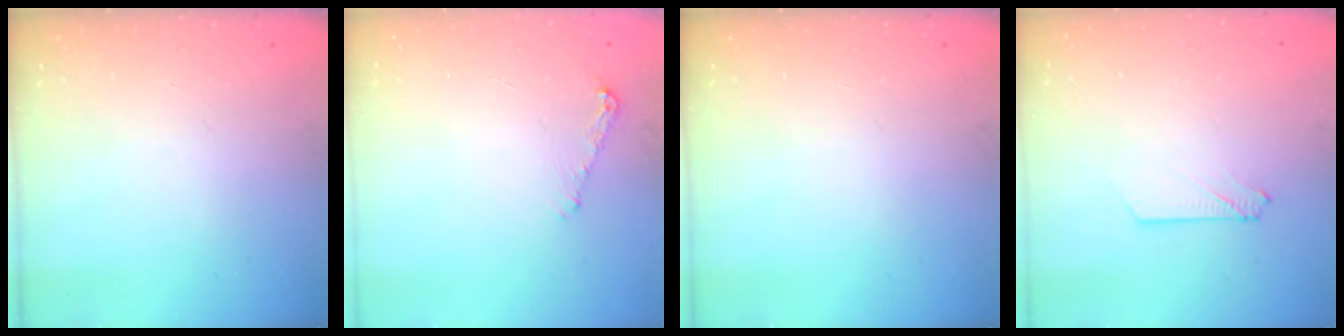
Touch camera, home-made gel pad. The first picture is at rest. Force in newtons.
{"total": 5.3, "press": 5.2, "slide": 0.6}
{"total": 0.0}
{"total": 2.6, "press": 2.6, "slide": 0.3}